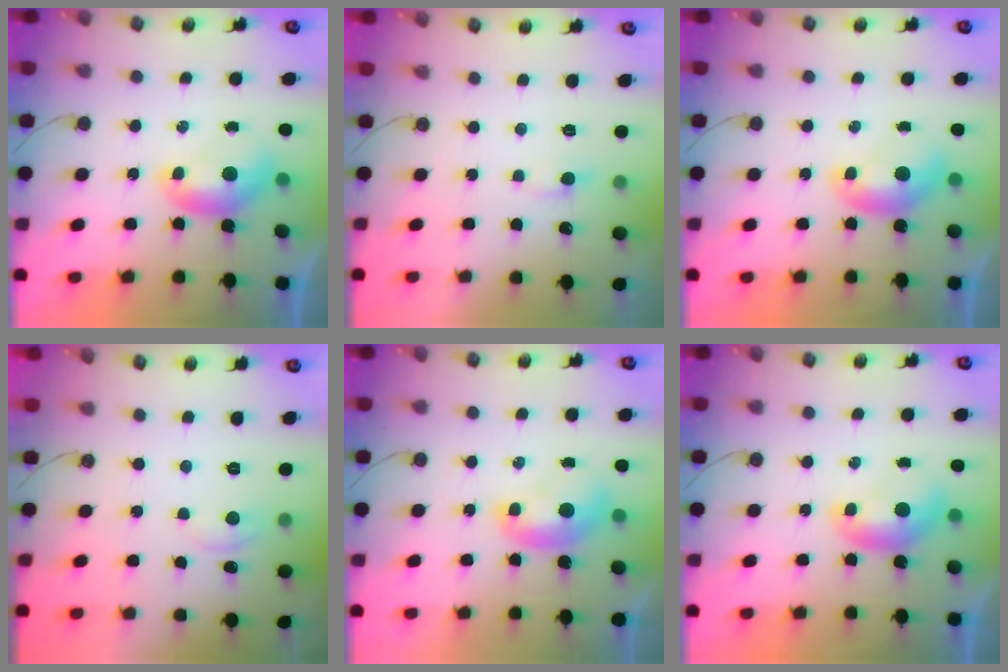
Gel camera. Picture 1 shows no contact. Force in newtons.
{"total": 1.8, "press": 1.7, "slide": 0.5}
{"total": 0.0}
{"total": 1.6, "press": 1.5, "slide": 0.3}
{"total": 1.4, "press": 1.4, "slide": 0.2}
{"total": 0.0}